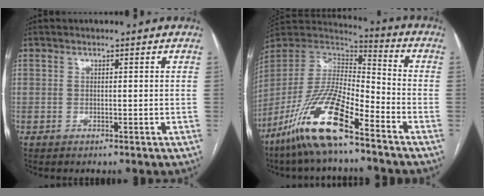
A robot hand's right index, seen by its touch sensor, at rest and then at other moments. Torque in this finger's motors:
{"motor_torque": [-0.10, -0.16, 0.15, -0.04]}